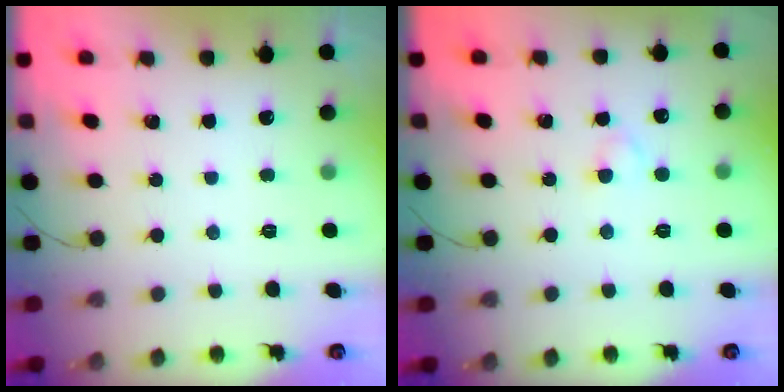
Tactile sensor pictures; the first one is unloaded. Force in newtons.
{"total": 2.3, "press": 2.1, "slide": 1.0}